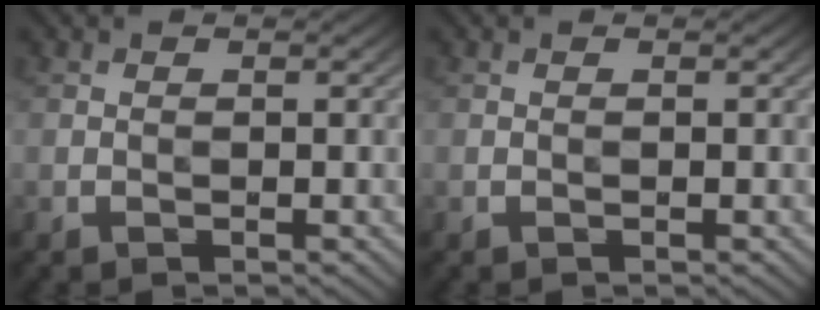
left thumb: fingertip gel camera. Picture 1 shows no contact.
{"total": 0.0}